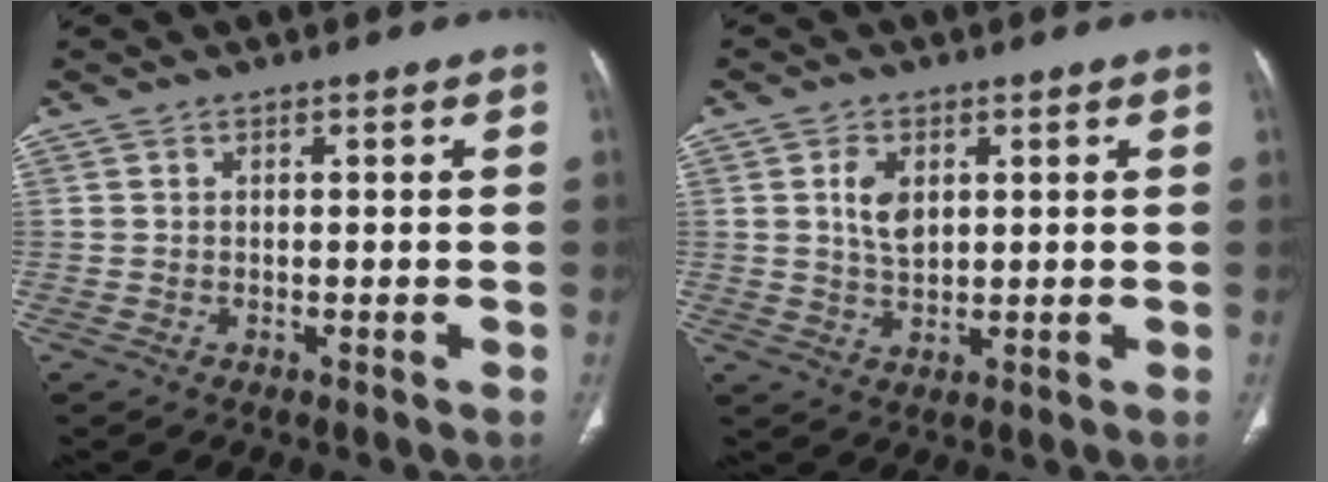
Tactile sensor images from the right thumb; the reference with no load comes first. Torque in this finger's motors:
{"motor_torque": [0.82, 0.64, 0.69, -0.44, 0.03]}